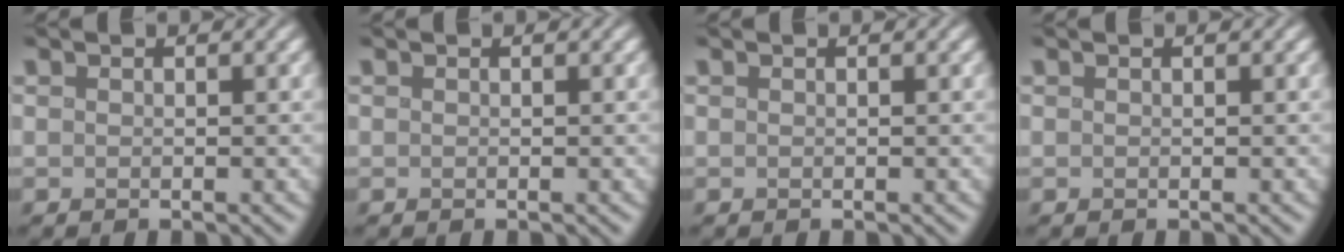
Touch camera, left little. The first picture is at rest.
{"total": 0.0}
{"total": 0.0}
{"total": 0.0}